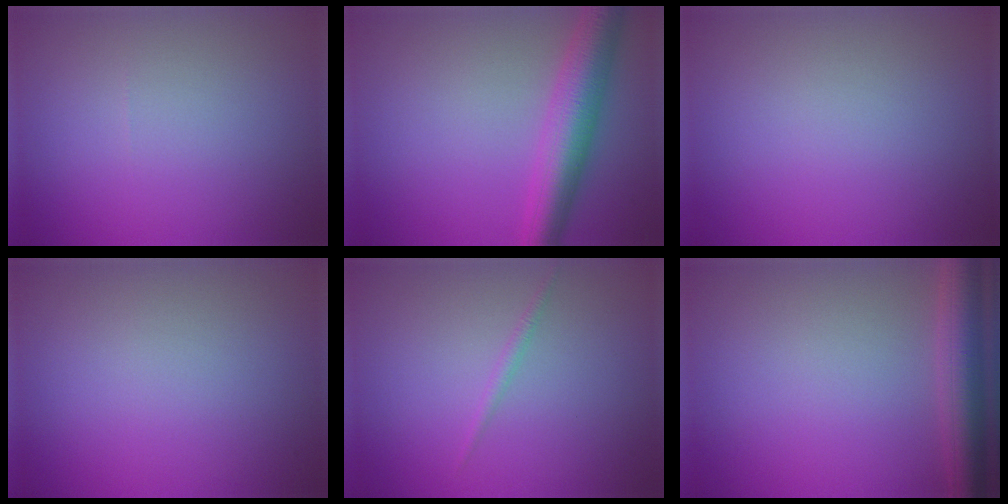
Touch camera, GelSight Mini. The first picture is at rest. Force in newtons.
{"total": 6.2, "press": 6.2, "slide": 0.3}
{"total": 0.0}
{"total": 0.0}
{"total": 0.8, "press": 0.8, "slide": 0.0}
{"total": 4.9, "press": 4.9, "slide": 0.3}